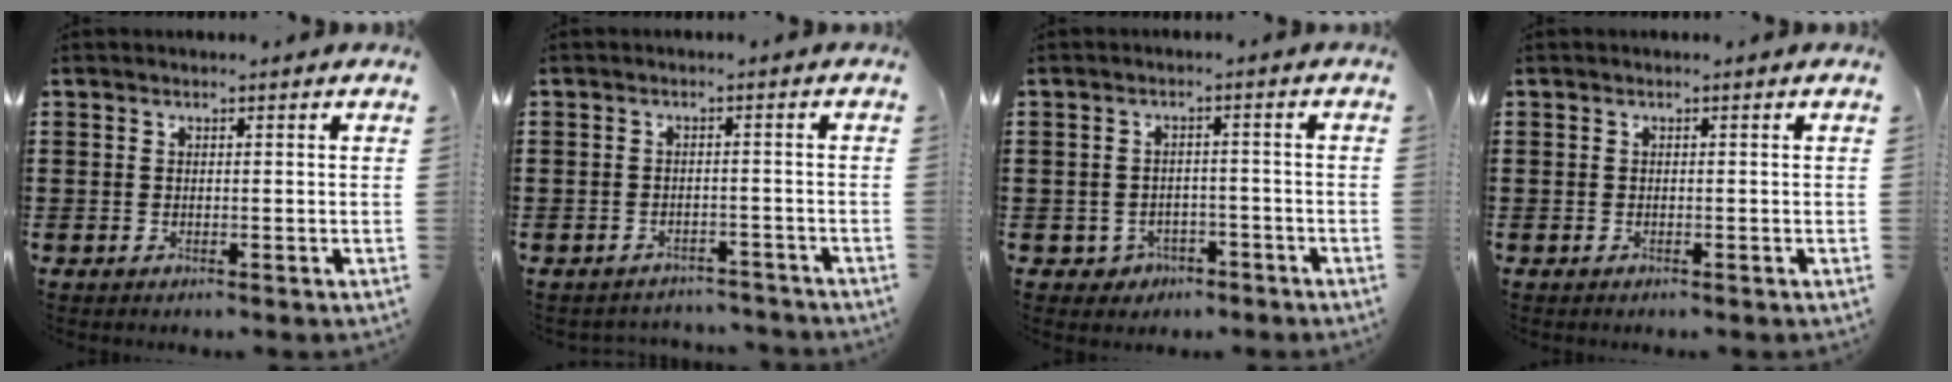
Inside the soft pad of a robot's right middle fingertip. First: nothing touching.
{"total": 2.1, "force": [-2.1, 0.2, -0.1], "torque": [-0.007, -0.001, -0.046]}
{"total": 2.2, "force": [-1.7, 1.3, 0.2], "torque": [-0.012, 0.002, -0.039]}
{"total": 0.0}